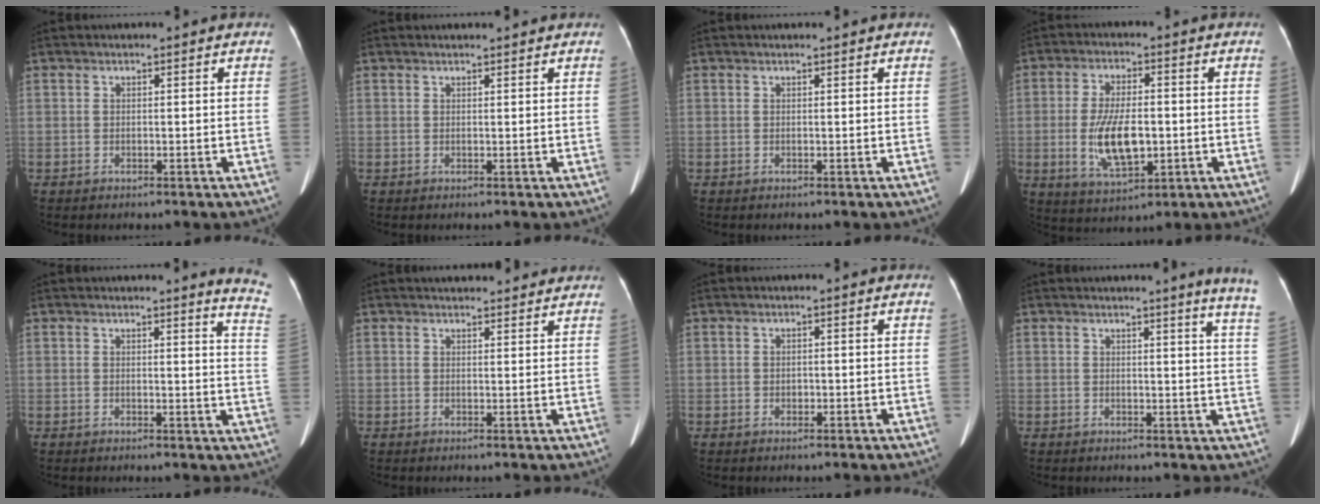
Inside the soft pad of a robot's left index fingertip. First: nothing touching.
{"total": 2.4, "force": [2.2, 0.2, 0.7], "torque": [-0.009, 0.014, 0.029]}
{"total": 0.6, "force": [0.5, 0.0, 0.2], "torque": [-0.004, 0.008, 0.009]}
{"total": 9.5, "force": [-1.4, 3.8, 8.5], "torque": [-0.174, -0.003, -0.017]}
{"total": 6.8, "force": [6.4, -0.7, 2.2], "torque": [-0.020, -0.068, 0.038]}
{"total": 7.6, "force": [6.9, 1.8, 2.4], "torque": [-0.026, 0.019, 0.081]}
{"total": 0.8, "force": [-0.2, 0.6, 0.5], "torque": [-0.008, 0.001, -0.003]}
{"total": 7.9, "force": [6.8, -1.3, 3.8], "torque": [-0.037, -0.051, 0.047]}